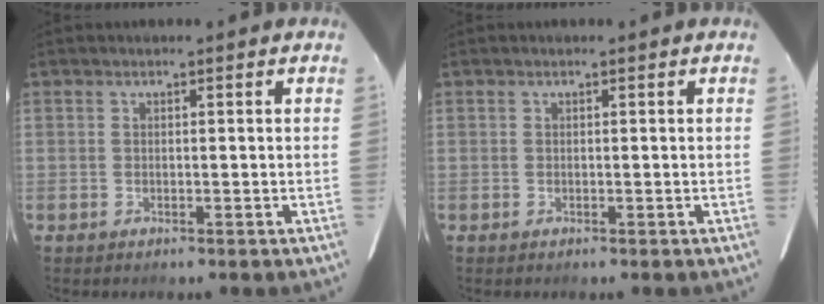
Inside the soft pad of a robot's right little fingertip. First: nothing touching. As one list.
[{"total": 0.0}]